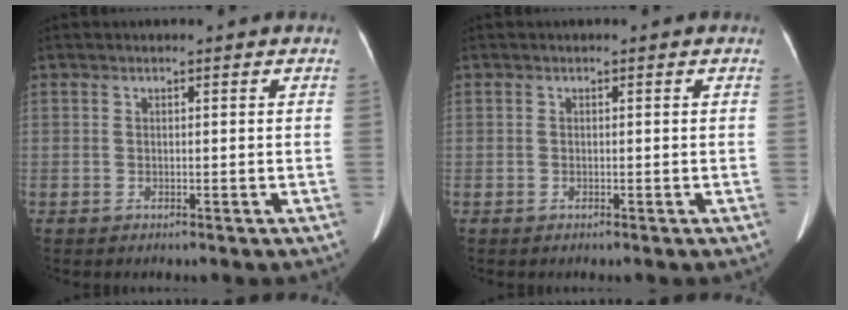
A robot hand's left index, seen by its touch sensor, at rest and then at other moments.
{"total": 0.0}